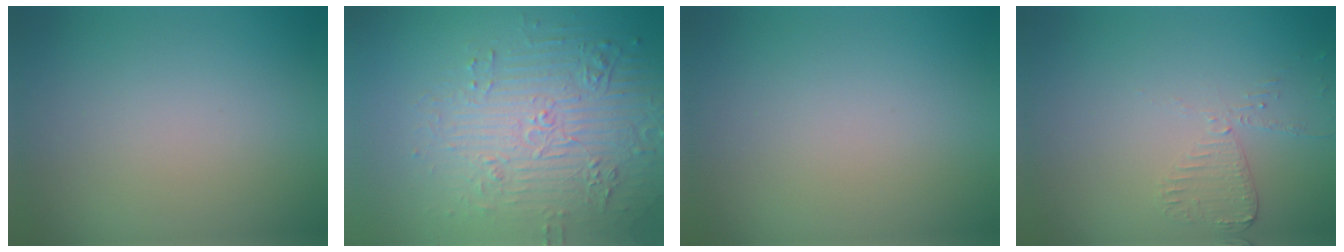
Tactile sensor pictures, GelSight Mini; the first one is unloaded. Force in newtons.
{"total": 6.0, "press": 4.8, "slide": 3.6}
{"total": 0.0}
{"total": 2.0, "press": 2.0, "slide": 0.3}